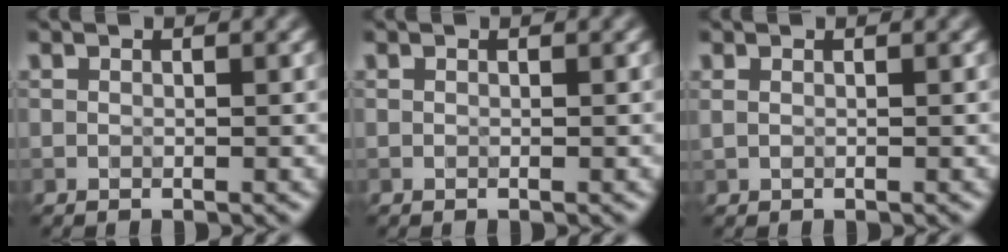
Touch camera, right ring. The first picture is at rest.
{"total": 0.0}
{"total": 0.6, "force": [0.4, 0.3, 0.4], "torque": [-0.009, 0.000, 0.004]}